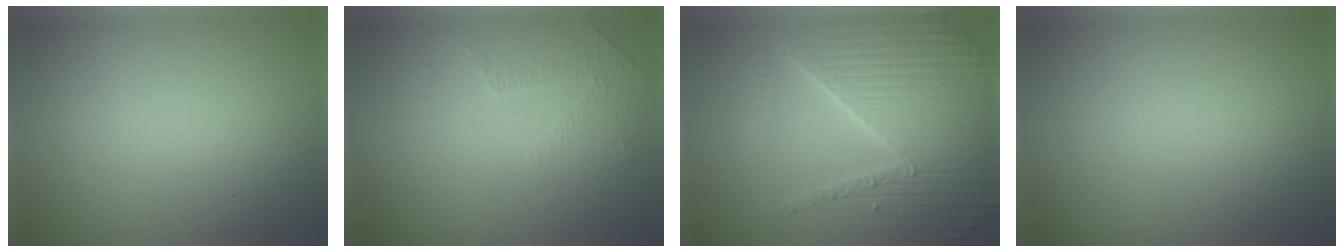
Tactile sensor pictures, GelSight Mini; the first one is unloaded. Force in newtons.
{"total": 1.4, "press": 0.9, "slide": 1.1}
{"total": 7.1, "press": 6.9, "slide": 1.7}
{"total": 0.0}